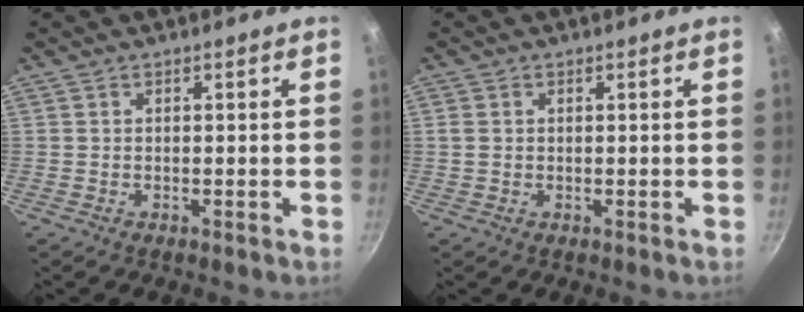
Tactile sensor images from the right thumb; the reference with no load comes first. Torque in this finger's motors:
{"motor_torque": [-0.22, -0.28, -0.36, 0.35, -0.09]}